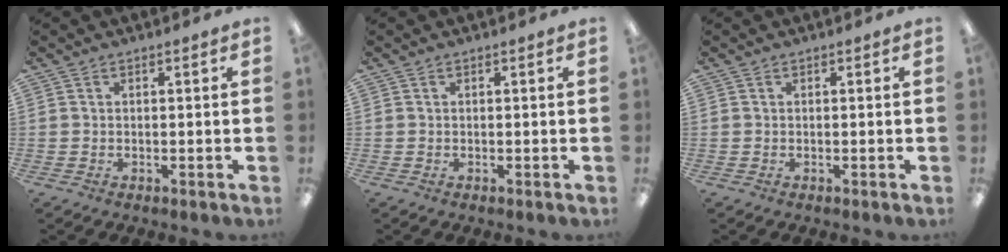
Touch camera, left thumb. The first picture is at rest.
{"total": 0.0}
{"total": 0.0}